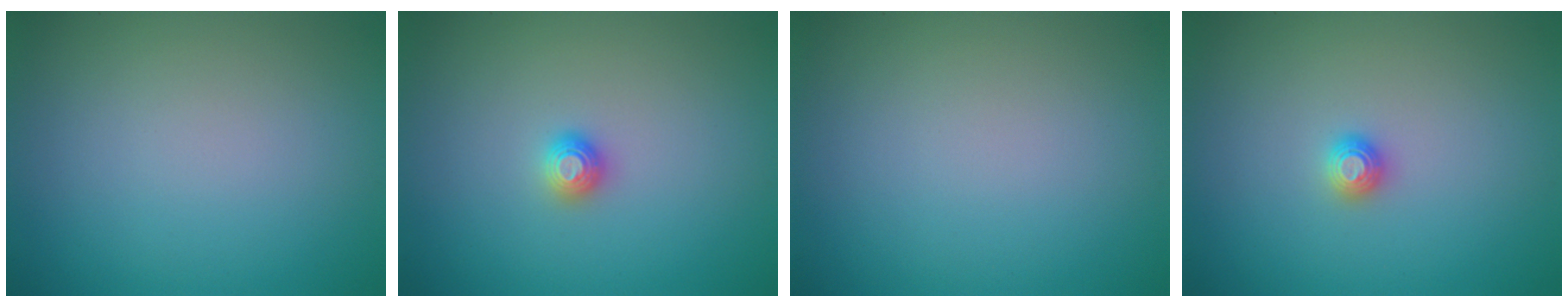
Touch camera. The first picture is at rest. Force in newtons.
{"total": 1.2, "press": 1.1, "slide": 0.3}
{"total": 0.0}
{"total": 1.2, "press": 1.1, "slide": 0.3}